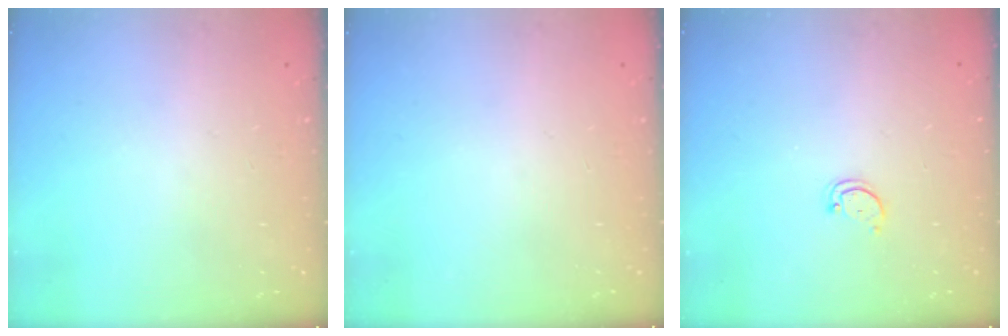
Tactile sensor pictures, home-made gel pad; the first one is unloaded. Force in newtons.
{"total": 0.0}
{"total": 2.8, "press": 2.7, "slide": 0.3}